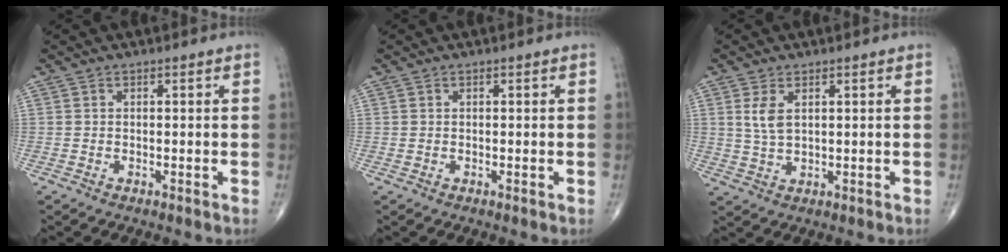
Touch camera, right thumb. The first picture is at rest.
{"total": 0.0}
{"total": 3.9, "force": [1.4, 2.0, 3.1], "torque": [-0.063, -0.003, 0.036]}